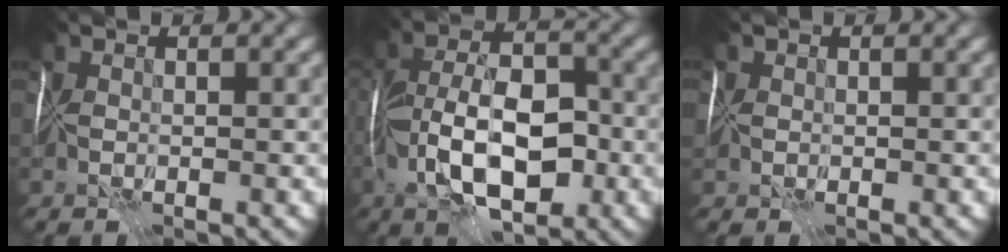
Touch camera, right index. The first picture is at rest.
{"total": 8.4, "force": [-3.5, 3.3, 6.9], "torque": [-0.106, -0.002, -0.069]}
{"total": 0.8, "force": [-0.3, 0.7, 0.0], "torque": [0.007, -0.003, -0.002]}